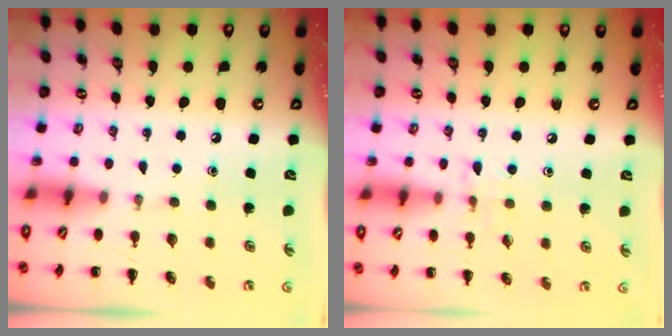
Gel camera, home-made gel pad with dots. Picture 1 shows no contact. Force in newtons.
{"total": 5.4, "press": 5.2, "slide": 1.2}